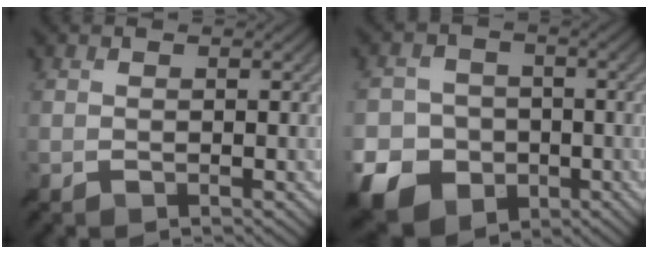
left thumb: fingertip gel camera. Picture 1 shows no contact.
{"total": 11.3, "force": [-4.7, 9.4, 4.2], "torque": [-0.120, -0.050, -0.105]}